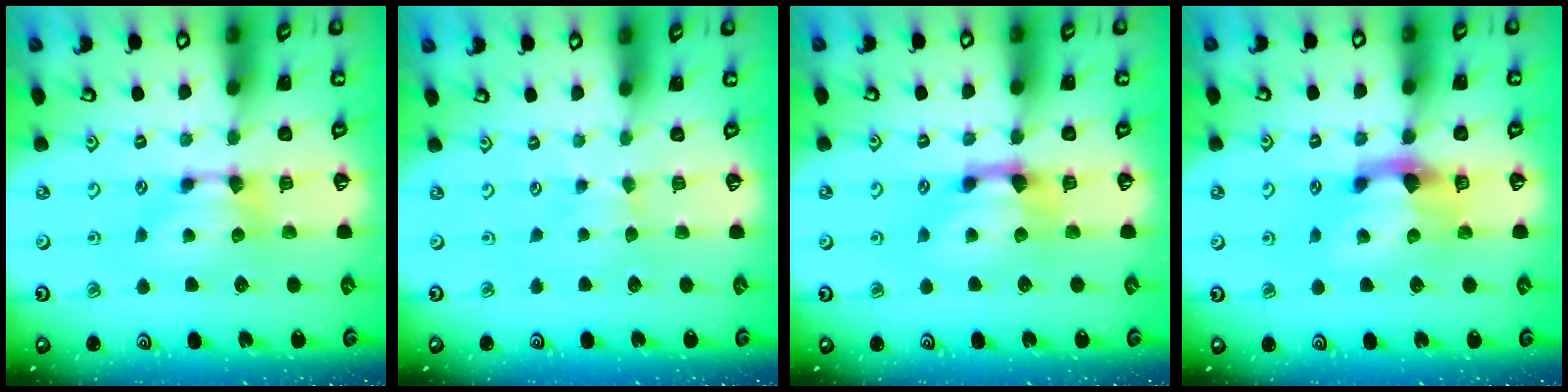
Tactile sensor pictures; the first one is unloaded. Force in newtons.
{"total": 2.3, "press": 2.2, "slide": 0.5}
{"total": 1.5, "press": 0.6, "slide": 1.4}
{"total": 4.5, "press": 4.0, "slide": 2.1}